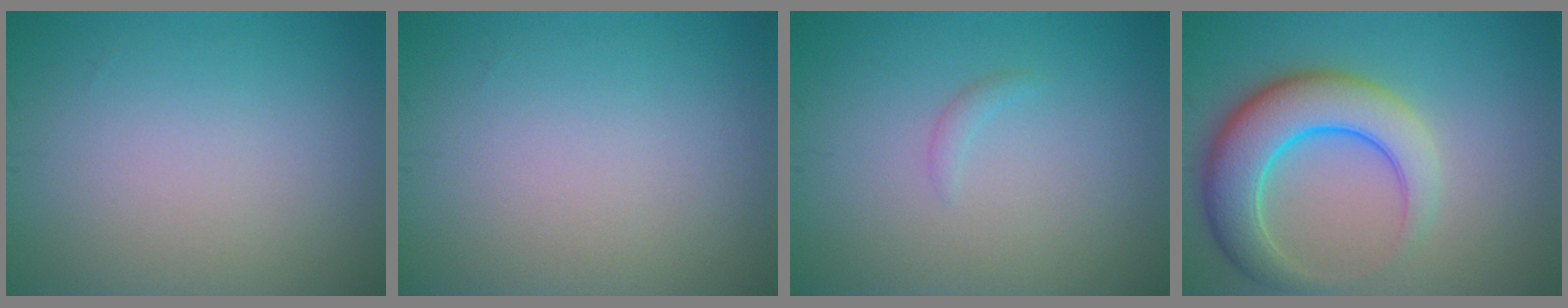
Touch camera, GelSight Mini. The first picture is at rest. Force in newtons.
{"total": 0.0}
{"total": 0.7, "press": 0.7, "slide": 0.1}
{"total": 7.5, "press": 7.5, "slide": 0.3}